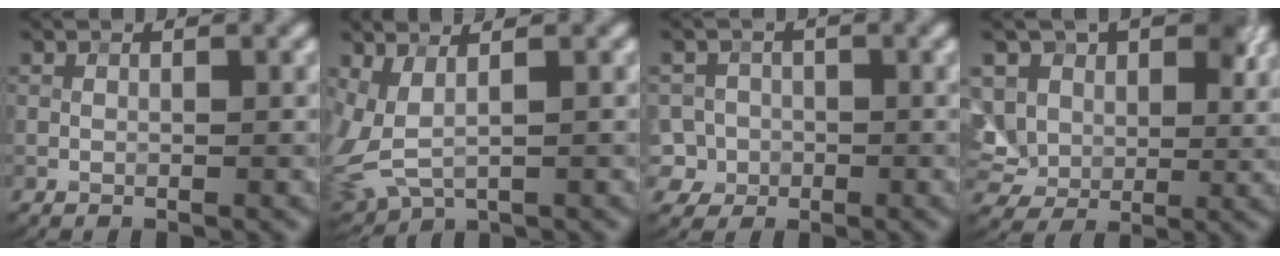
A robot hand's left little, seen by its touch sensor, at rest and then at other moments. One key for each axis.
{"total": 4.1, "fx": 0.6, "fy": 1.8, "fz": 3.6, "tx": -0.101, "ty": -0.009, "tz": 0.016}
{"total": 4.3, "fx": -1.4, "fy": 3.9, "fz": 1.0, "tx": 0.003, "ty": 0.008, "tz": -0.040}
{"total": 9.9, "fx": 3.5, "fy": 7.3, "fz": 5.7, "tx": -0.117, "ty": 0.017, "tz": 0.046}